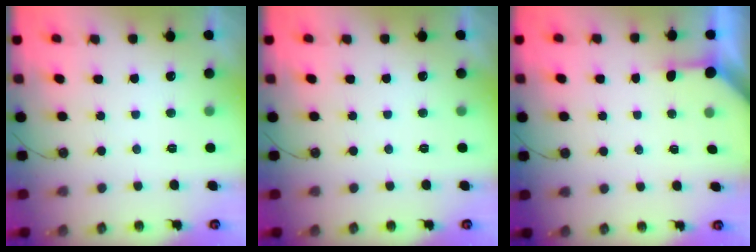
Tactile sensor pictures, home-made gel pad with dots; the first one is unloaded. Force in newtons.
{"total": 0.0}
{"total": 2.6, "press": 2.5, "slide": 0.3}